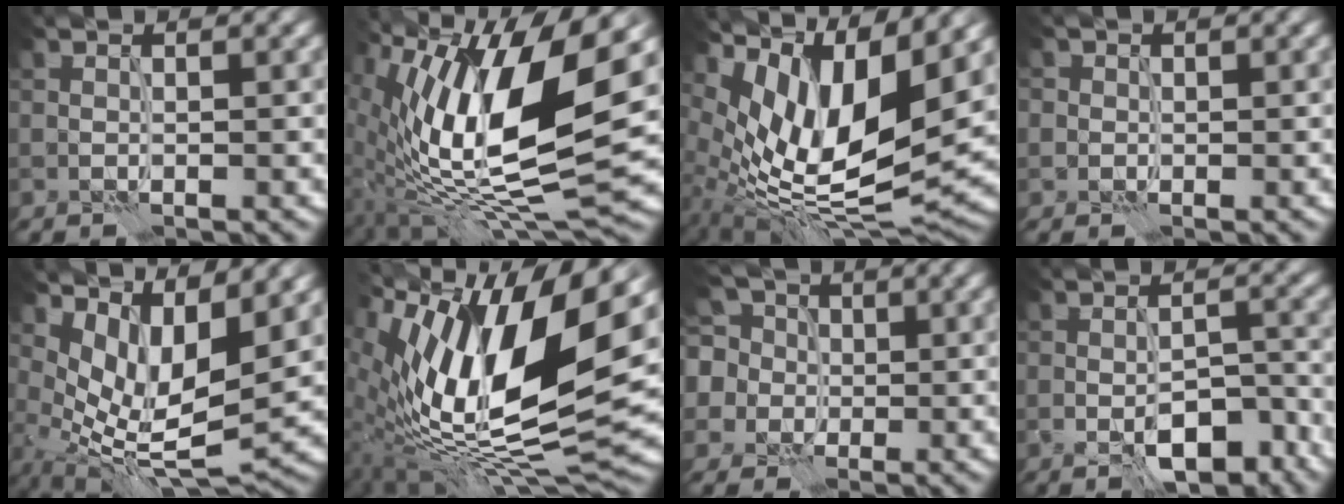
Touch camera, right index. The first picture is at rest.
{"total": 14.6, "force": [3.1, 4.7, 13.5], "torque": [-0.247, -0.001, 0.055]}
{"total": 12.3, "force": [3.8, 5.1, 10.5], "torque": [-0.207, -0.008, 0.075]}
{"total": 0.9, "force": [0.1, 0.9, 0.0], "torque": [0.003, -0.001, 0.001]}
{"total": 8.2, "force": [2.2, 3.6, 7.0], "torque": [-0.137, -0.020, 0.046]}
{"total": 15.1, "force": [4.5, 5.6, 13.3], "torque": [-0.245, 0.005, 0.074]}
{"total": 8.3, "force": [2.6, 7.1, 3.3], "torque": [-0.069, 0.027, 0.015]}
{"total": 6.0, "force": [-3.4, 2.3, 4.3], "torque": [-0.054, 0.006, -0.050]}